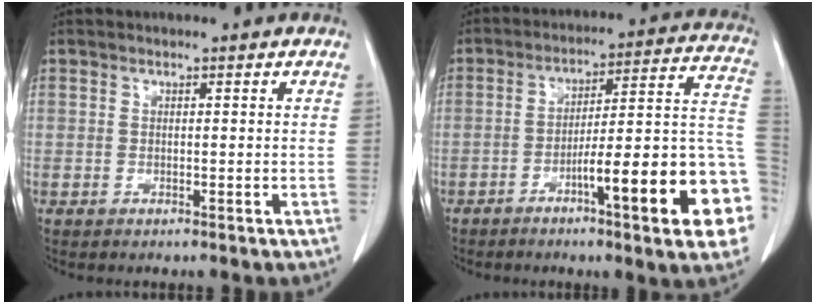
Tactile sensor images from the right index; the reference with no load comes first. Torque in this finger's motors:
{"motor_torque": [1.21, -0.20, 0.84, 0.15]}